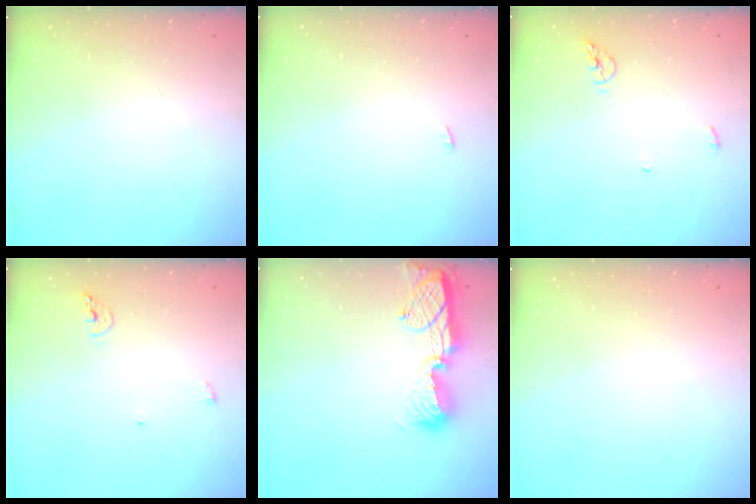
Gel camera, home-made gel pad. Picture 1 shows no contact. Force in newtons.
{"total": 6.7, "press": 1.4, "slide": 6.6}
{"total": 5.4, "press": 5.4, "slide": 0.5}
{"total": 5.7, "press": 5.6, "slide": 1.2}
{"total": 11.5, "press": 11.5, "slide": 0.7}
{"total": 0.8, "press": 0.8, "slide": 0.1}